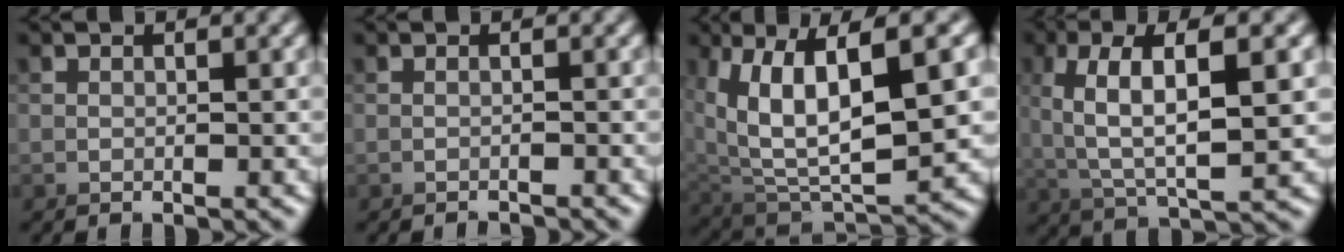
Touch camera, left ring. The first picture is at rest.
{"total": 1.9, "force": [-0.6, -1.7, -0.7], "torque": [0.010, 0.010, -0.017]}
{"total": 5.5, "force": [2.1, 1.9, 4.7], "torque": [-0.141, 0.016, 0.026]}
{"total": 3.0, "force": [1.9, -2.0, 1.1], "torque": [-0.074, 0.027, 0.021]}